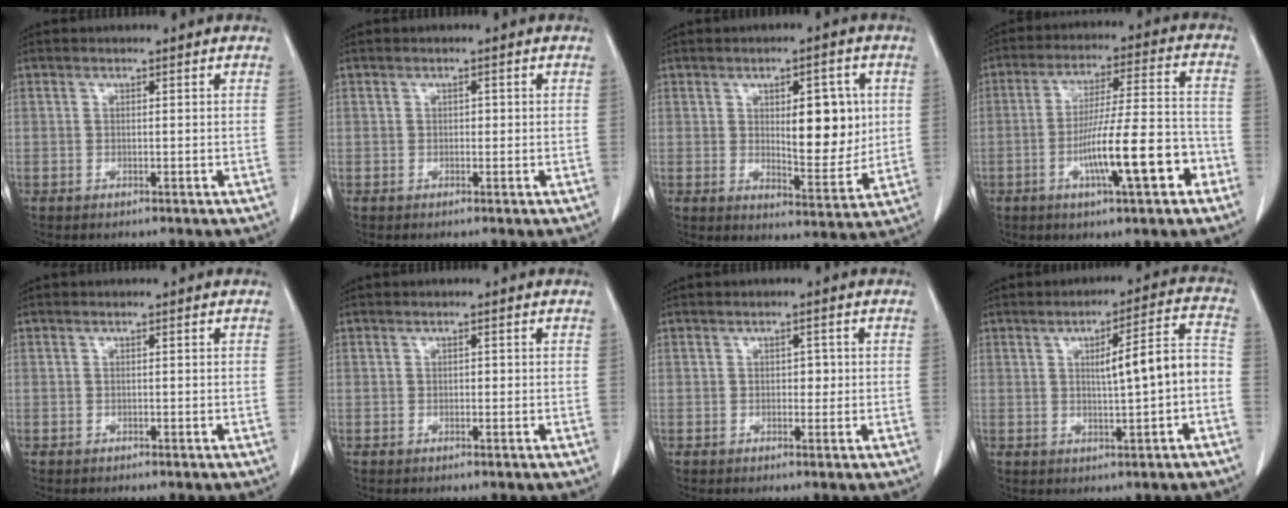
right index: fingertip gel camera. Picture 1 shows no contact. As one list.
[{"total": 0.6, "force": [0.0, 0.5, 0.4], "torque": [-0.002, 0.003, -0.003]}, {"total": 9.3, "force": [1.6, 3.6, 8.5], "torque": [-0.113, -0.001, 0.031]}, {"total": 13.7, "force": [-5.2, 1.4, 12.6], "torque": [-0.213, 0.006, -0.082]}, {"total": 0.0}, {"total": 0.5, "force": [-0.1, 0.4, 0.4], "torque": [-0.003, 0.002, -0.002]}, {"total": 1.6, "force": [0.0, 1.1, 1.1], "torque": [-0.009, 0.004, -0.001]}, {"total": 8.3, "force": [-0.7, 1.0, 8.3], "torque": [-0.113, 0.022, -0.008]}]